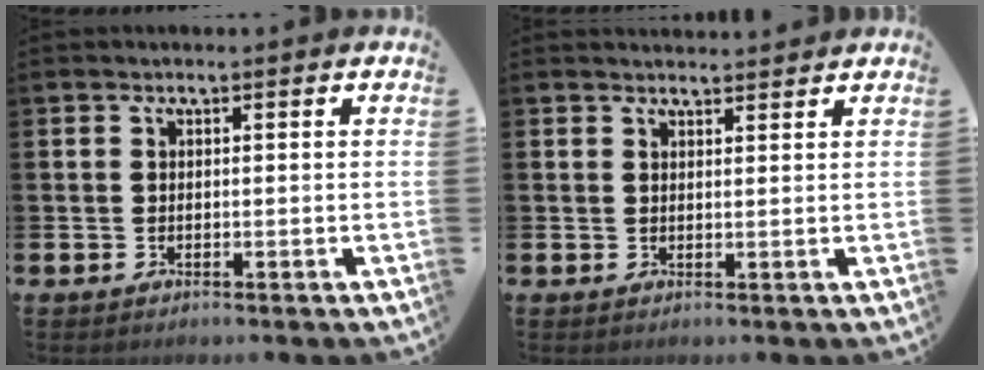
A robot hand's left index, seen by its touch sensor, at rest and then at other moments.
{"total": 1.9, "force": [1.9, 0.2, -0.1], "torque": [0.013, -0.013, 0.032]}